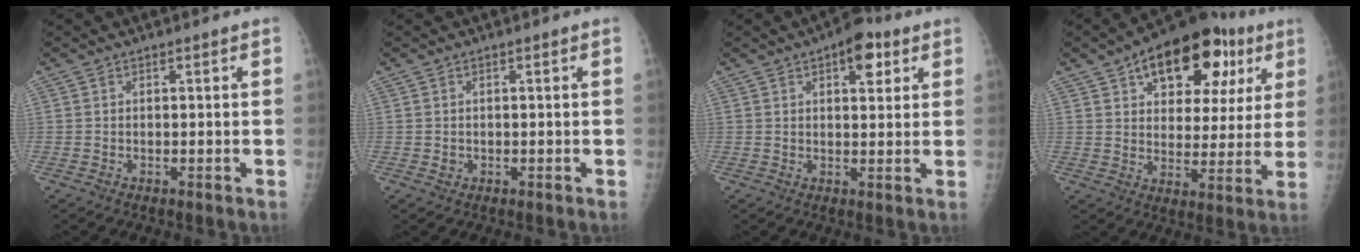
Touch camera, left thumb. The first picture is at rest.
{"total": 0.9, "force": [0.0, 0.9, 0.3], "torque": [-0.003, 0.000, 0.003]}
{"total": 7.0, "force": [3.5, 3.4, 5.0], "torque": [-0.043, -0.009, 0.041]}
{"total": 20.6, "force": [10.0, 11.2, 14.1], "torque": [-0.157, -0.002, 0.143]}